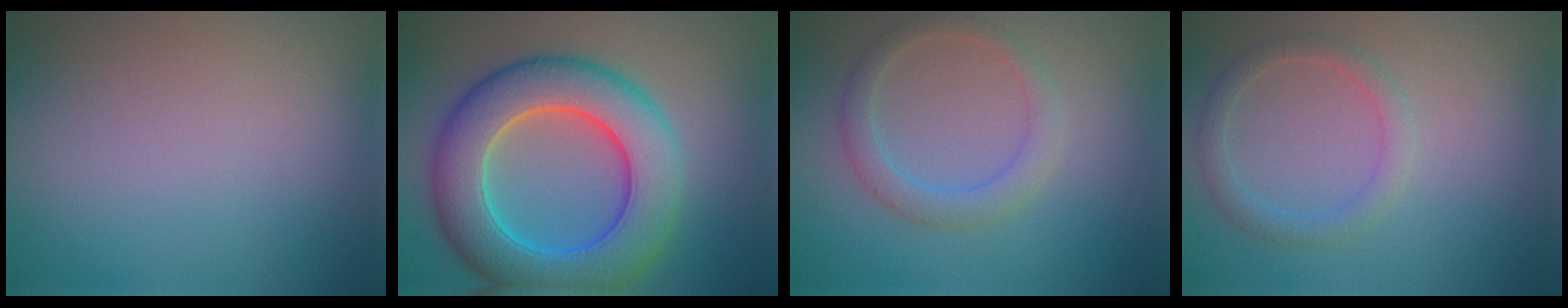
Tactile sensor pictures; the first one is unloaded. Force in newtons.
{"total": 9.4, "press": 9.4, "slide": 0.3}
{"total": 2.4, "press": 2.4, "slide": 0.2}
{"total": 1.9, "press": 1.9, "slide": 0.1}